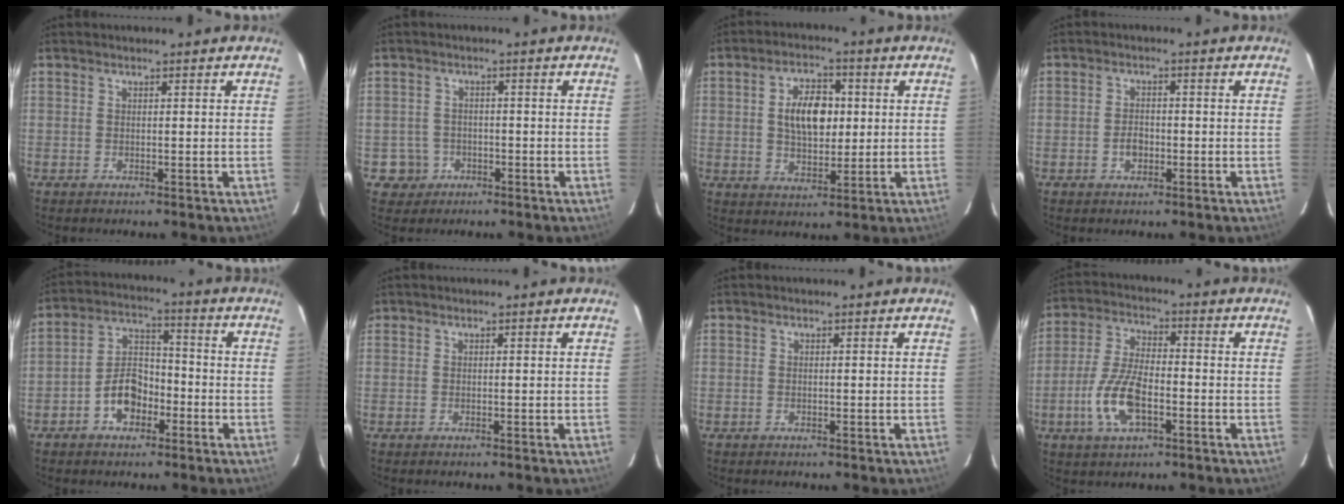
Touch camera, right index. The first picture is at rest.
{"total": 4.4, "force": [-1.6, 4.1, 0.0], "torque": [-0.007, 0.021, -0.023]}
{"total": 9.3, "force": [1.3, 5.4, 7.5], "torque": [-0.130, 0.017, 0.027]}
{"total": 3.0, "force": [-0.9, 2.1, 1.9], "torque": [-0.035, 0.004, -0.016]}
{"total": 8.1, "force": [-3.8, 5.3, 4.7], "torque": [-0.088, 0.029, -0.061]}
{"total": 0.0}
{"total": 0.0}
{"total": 10.9, "force": [-3.9, 4.6, 9.0], "torque": [-0.193, 0.000, -0.073]}